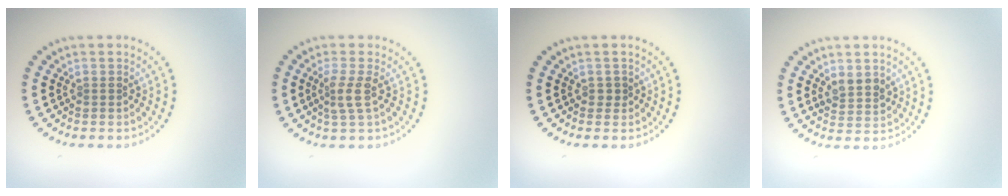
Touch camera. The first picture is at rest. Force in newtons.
{"total": 2.1, "press": 1.6, "slide": 1.5}
{"total": 0.6, "press": 0.6, "slide": 0.1}
{"total": 2.2, "press": 2.0, "slide": 1.0}